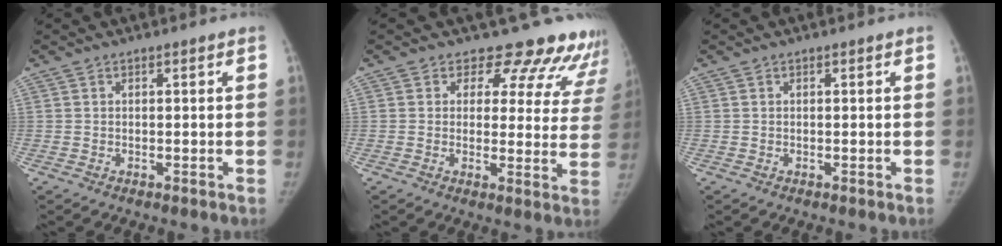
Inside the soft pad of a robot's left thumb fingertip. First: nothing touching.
{"total": 13.6, "force": [12.3, 5.6, 1.4], "torque": [0.044, -0.084, 0.112]}
{"total": 0.0}